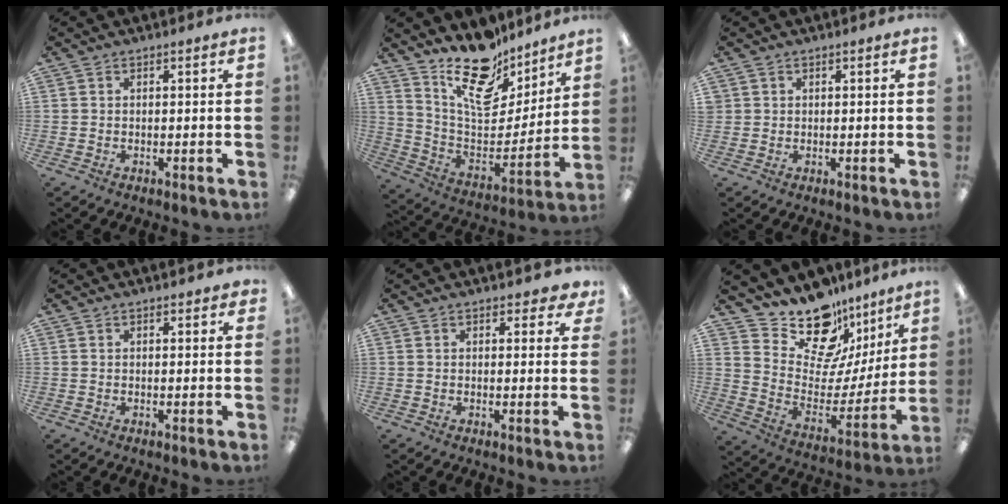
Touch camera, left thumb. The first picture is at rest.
{"total": 19.4, "force": [14.3, 8.9, 9.6], "torque": [-0.165, -0.101, 0.256]}
{"total": 1.0, "force": [0.3, 0.9, 0.0], "torque": [0.000, 0.001, 0.006]}
{"total": 0.9, "force": [0.7, 0.4, 0.3], "torque": [0.001, -0.002, 0.011]}
{"total": 2.1, "force": [1.5, 1.1, 0.9], "torque": [-0.013, 0.000, 0.027]}
{"total": 18.4, "force": [15.1, 8.5, 6.2], "torque": [-0.112, -0.133, 0.269]}